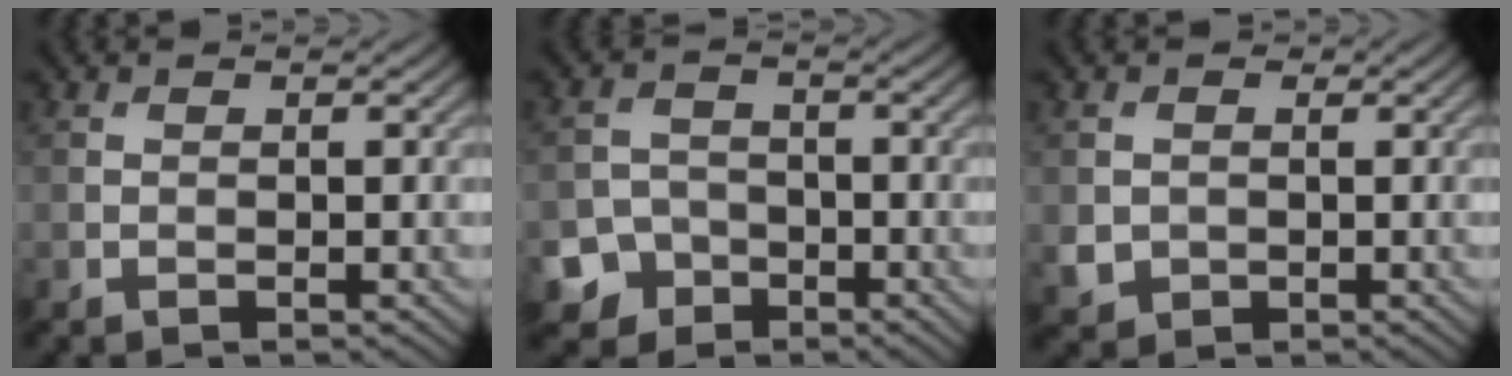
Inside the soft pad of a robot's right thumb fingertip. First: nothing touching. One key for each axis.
{"total": 5.2, "fx": -3.2, "fy": 4.0, "fz": 0.9, "tx": -0.007, "ty": -0.006, "tz": -0.069}
{"total": 2.7, "fx": -0.1, "fy": 2.6, "fz": 0.7, "tx": -0.026, "ty": -0.008, "tz": -0.004}